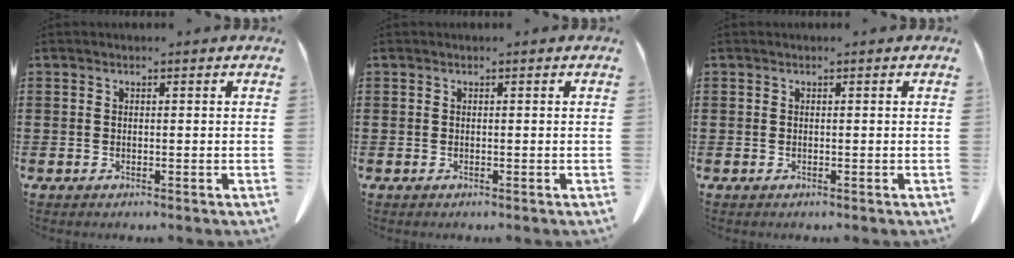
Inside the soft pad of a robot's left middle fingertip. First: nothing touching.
{"total": 0.0}
{"total": 0.0}